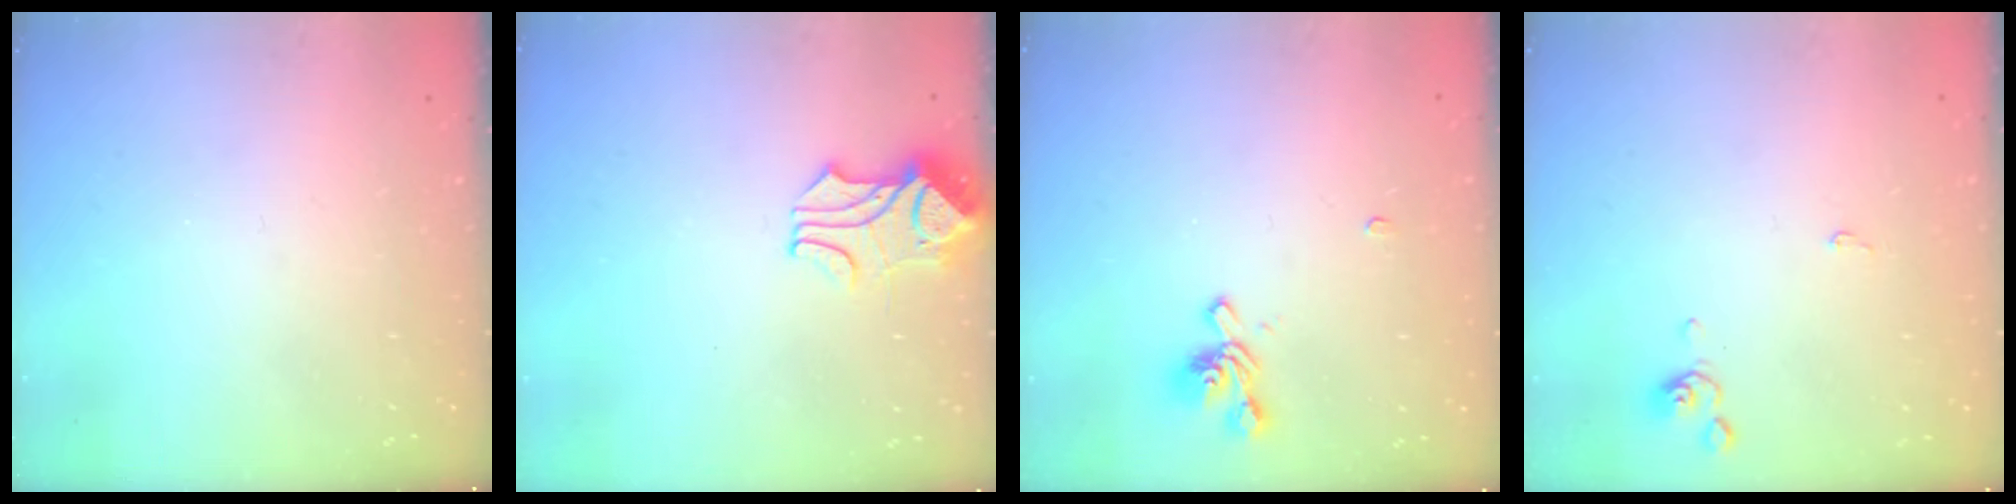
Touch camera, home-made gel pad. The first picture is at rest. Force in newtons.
{"total": 1.6, "press": 1.2, "slide": 1.0}
{"total": 1.0, "press": 0.2, "slide": 1.0}
{"total": 0.0}